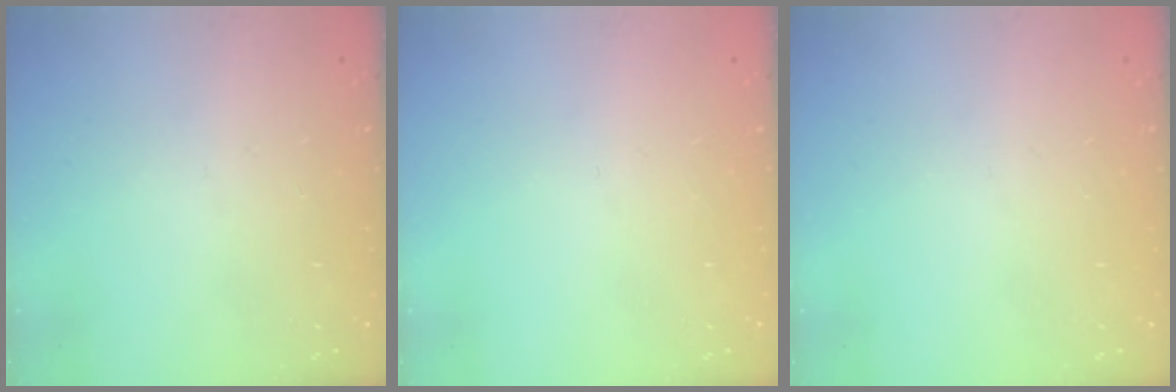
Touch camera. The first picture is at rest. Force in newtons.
{"total": 0.0}
{"total": 0.0}